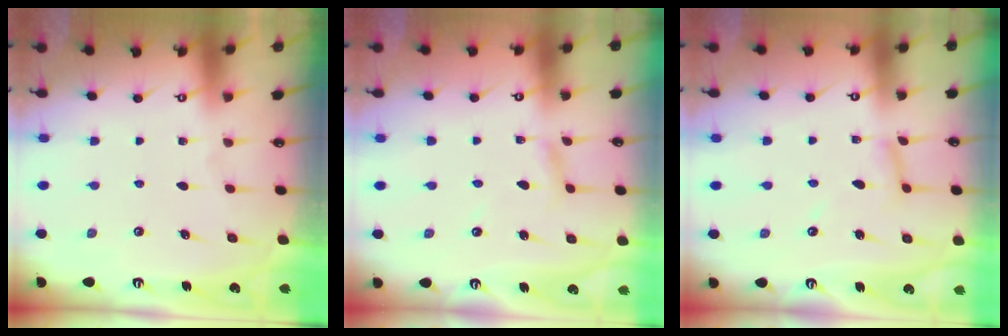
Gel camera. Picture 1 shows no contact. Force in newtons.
{"total": 4.0, "press": 4.0, "slide": 0.3}
{"total": 5.1, "press": 5.1, "slide": 0.4}